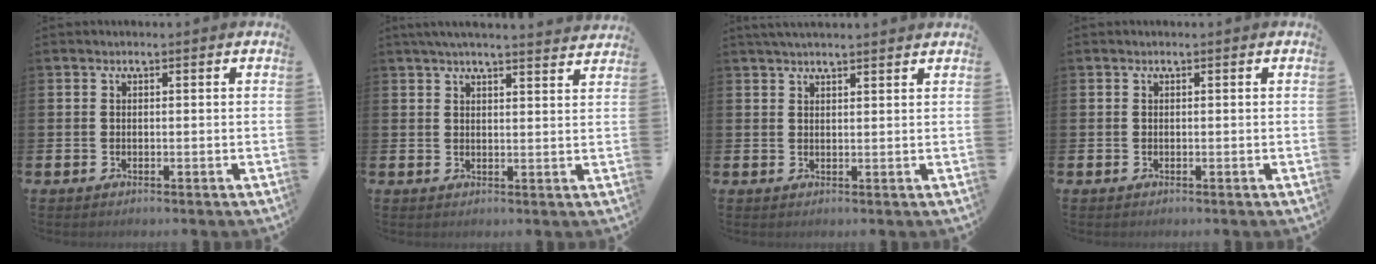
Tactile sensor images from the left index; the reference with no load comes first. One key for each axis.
{"total": 4.1, "fx": 3.9, "fy": -0.2, "fz": 1.3, "tx": -0.025, "ty": -0.017, "tz": 0.068}
{"total": 2.5, "fx": 2.4, "fy": 0.1, "fz": 0.8, "tx": -0.011, "ty": -0.006, "tz": 0.043}
{"total": 0.0}